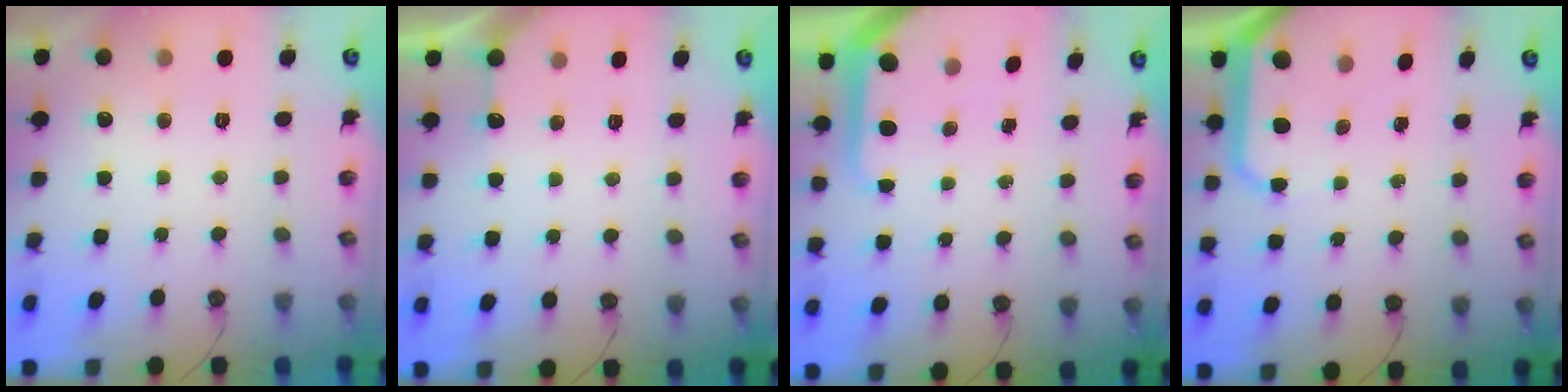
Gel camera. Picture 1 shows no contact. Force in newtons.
{"total": 4.0, "press": 4.0, "slide": 0.4}
{"total": 7.2, "press": 7.2, "slide": 0.7}
{"total": 9.0, "press": 9.0, "slide": 0.7}